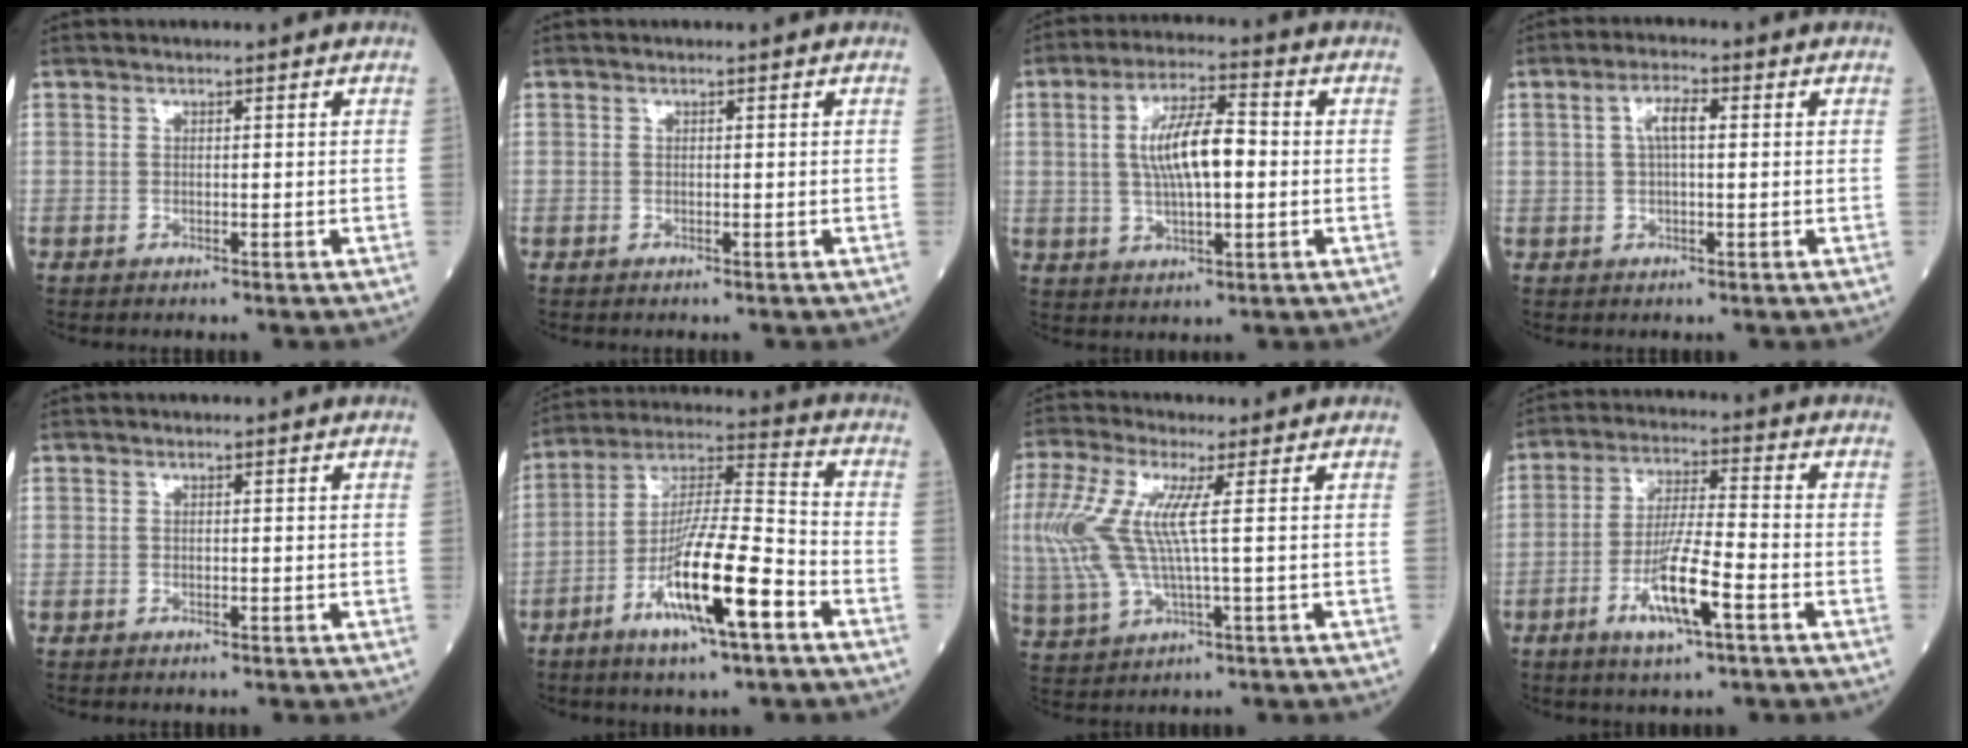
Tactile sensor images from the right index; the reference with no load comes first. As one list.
[{"total": 0.0}, {"total": 9.7, "force": [0.6, 2.7, 9.3], "torque": [-0.176, 0.014, 0.010]}, {"total": 3.7, "force": [0.7, 1.1, 3.4], "torque": [-0.067, 0.014, 0.013]}, {"total": 0.0}, {"total": 15.5, "force": [-6.9, 1.5, 13.8], "torque": [-0.260, -0.010, -0.124]}, {"total": 12.0, "force": [1.6, 2.7, 11.6], "torque": [-0.294, 0.013, 0.032]}, {"total": 9.8, "force": [-4.1, 0.8, 8.9], "torque": [-0.170, -0.008, -0.075]}]